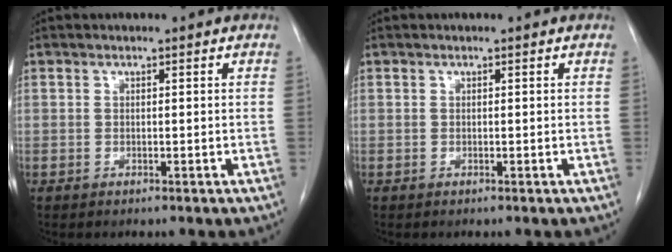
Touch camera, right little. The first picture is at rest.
{"total": 0.0}